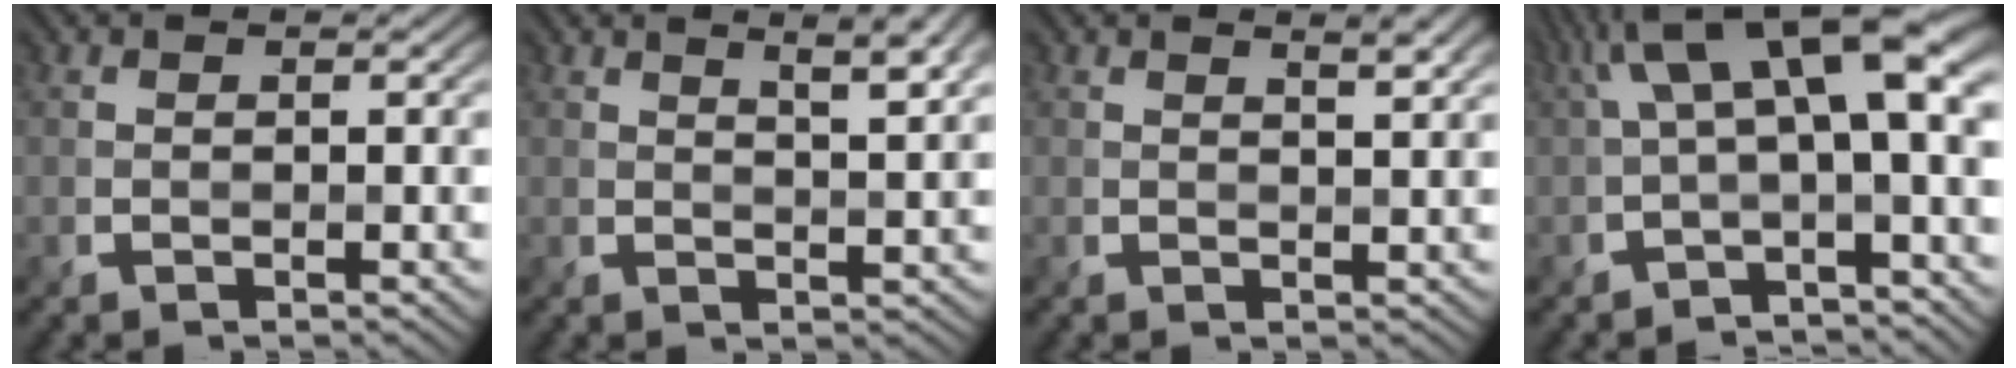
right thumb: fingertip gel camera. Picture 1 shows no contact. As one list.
[{"total": 5.3, "force": [3.0, 1.2, 4.2], "torque": [-0.063, 0.009, 0.046]}, {"total": 2.6, "force": [1.7, 0.5, 1.9], "torque": [-0.028, -0.001, 0.026]}, {"total": 10.0, "force": [1.6, 3.1, 9.4], "torque": [-0.158, 0.015, 0.025]}]